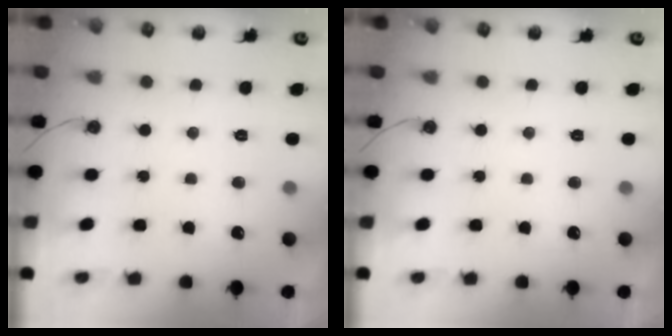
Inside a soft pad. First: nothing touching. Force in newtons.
{"total": 0.0}